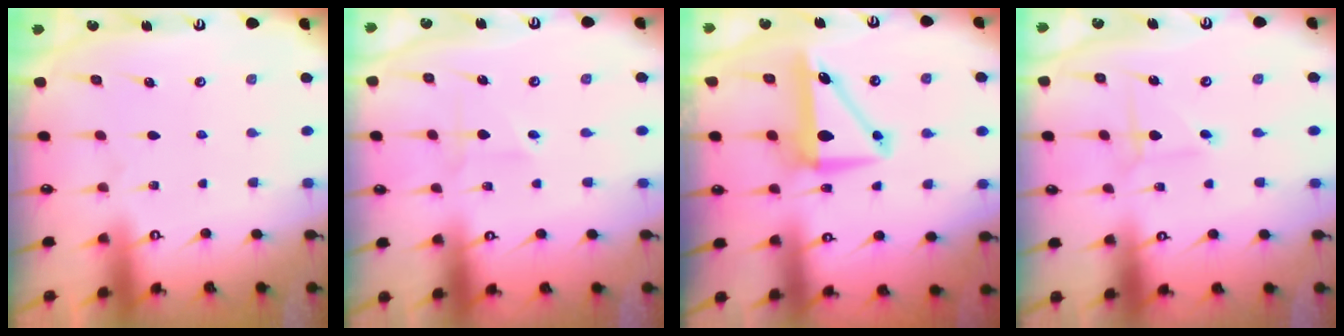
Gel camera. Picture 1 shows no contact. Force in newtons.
{"total": 1.6, "press": 1.6, "slide": 0.3}
{"total": 9.1, "press": 9.0, "slide": 1.6}
{"total": 0.9, "press": 0.9, "slide": 0.0}